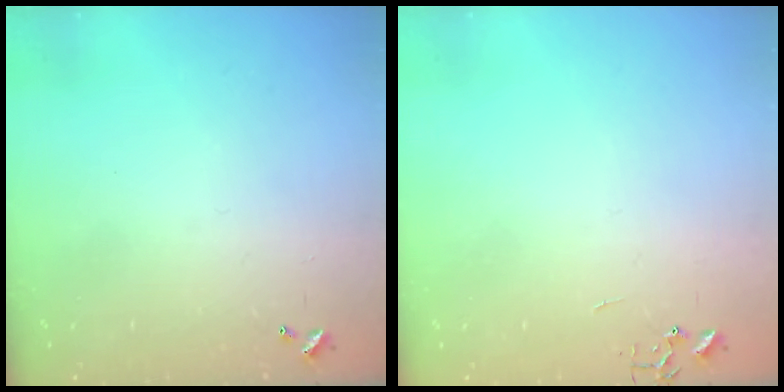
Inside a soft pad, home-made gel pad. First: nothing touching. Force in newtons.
{"total": 0.0}